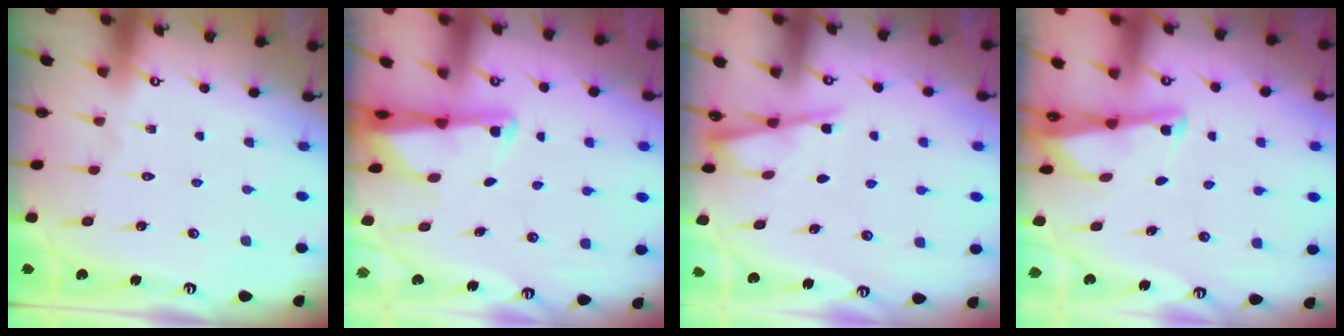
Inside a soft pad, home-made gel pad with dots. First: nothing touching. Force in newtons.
{"total": 2.6, "press": 2.6, "slide": 0.5}
{"total": 2.9, "press": 2.8, "slide": 0.4}
{"total": 2.0, "press": 2.0, "slide": 0.3}